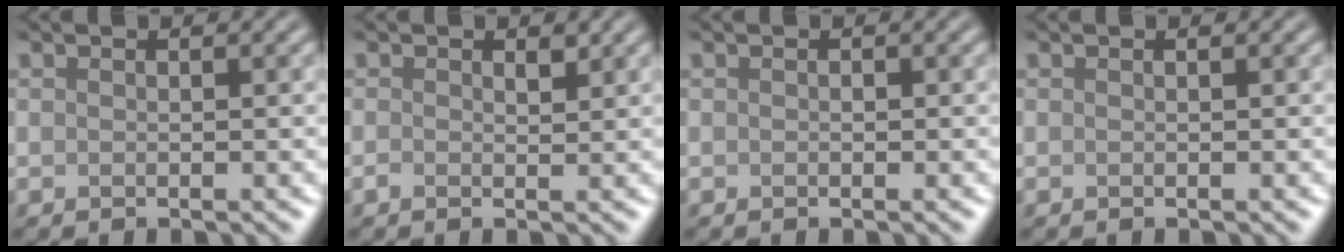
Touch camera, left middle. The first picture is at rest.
{"total": 0.6, "force": [0.1, 0.3, 0.5], "torque": [-0.012, 0.000, 0.007]}
{"total": 0.0}
{"total": 0.0}